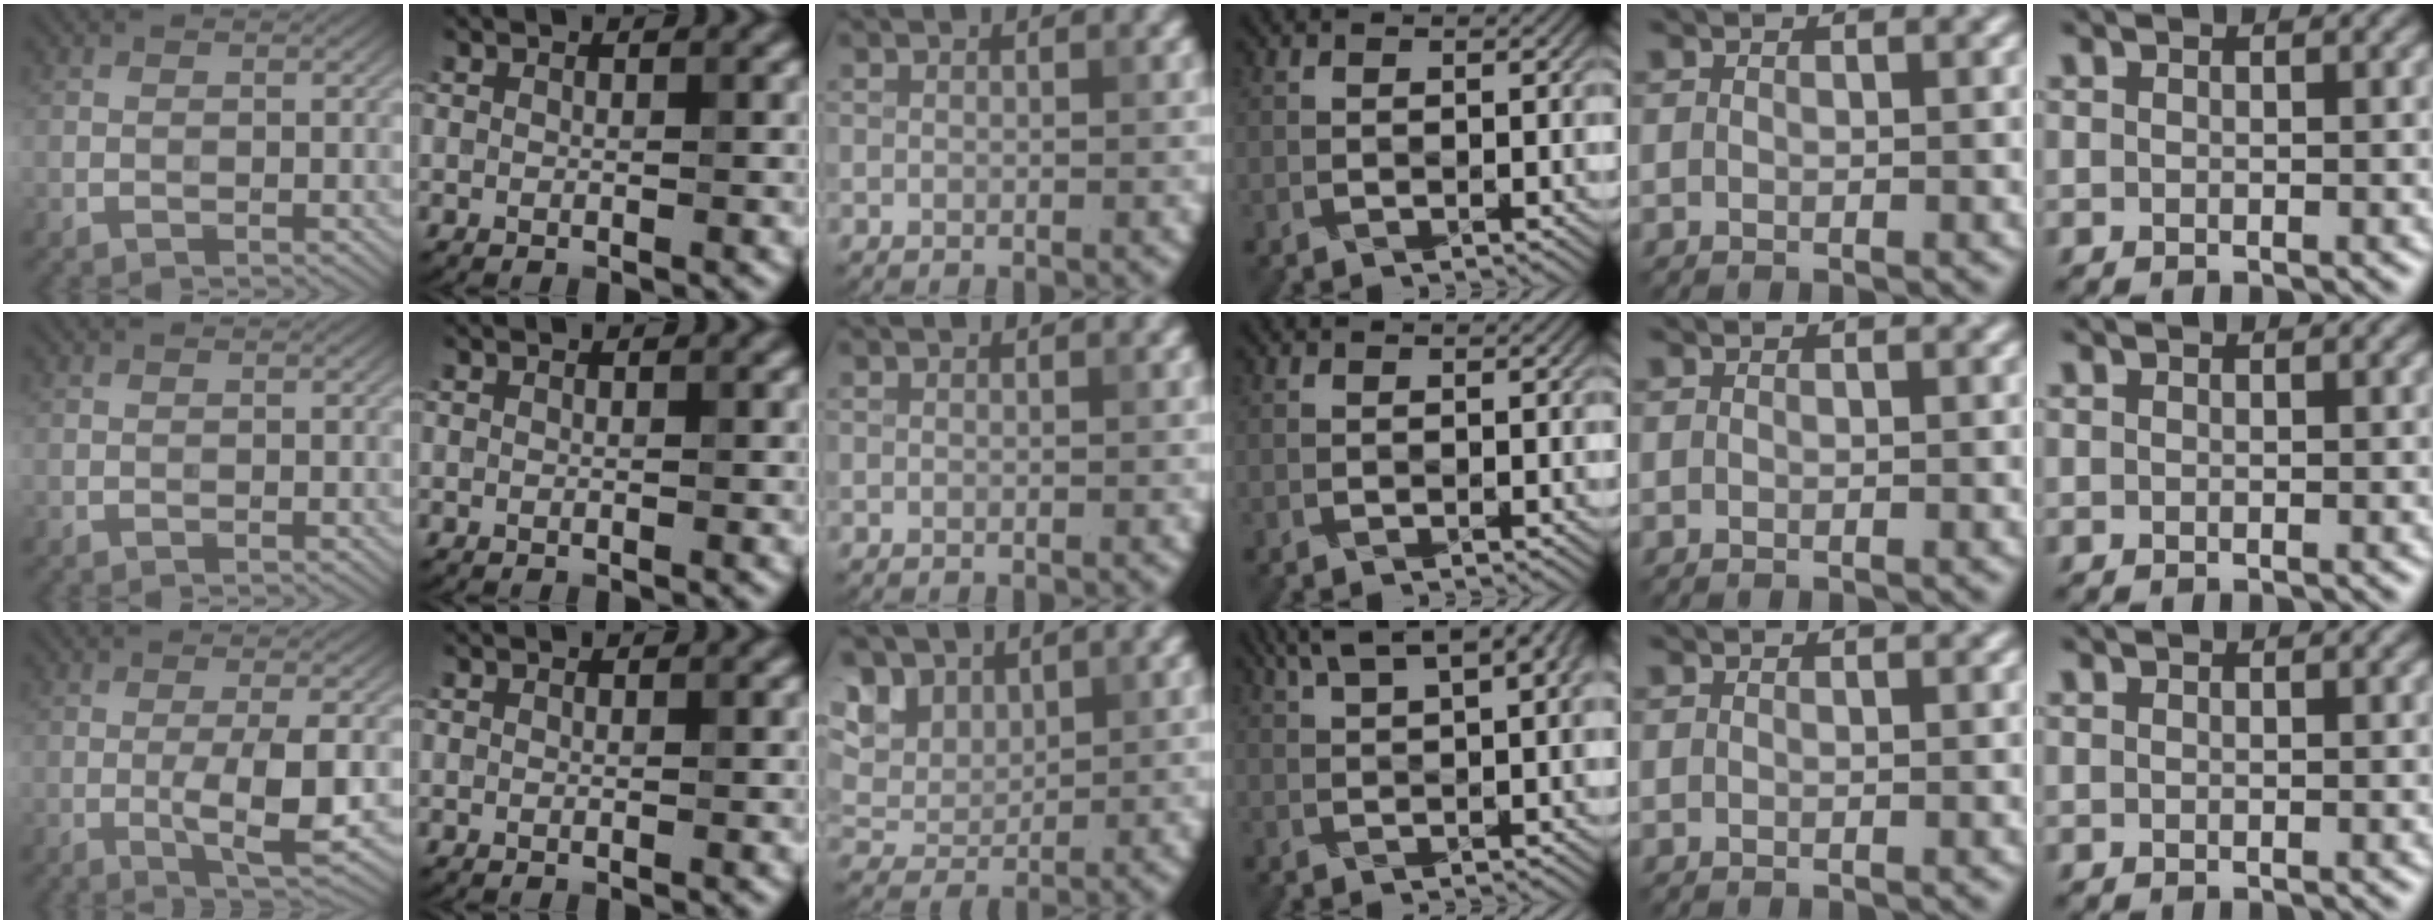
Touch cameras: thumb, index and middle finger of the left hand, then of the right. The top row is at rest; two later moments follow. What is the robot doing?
{"motion": "wrap", "object": "netting"}